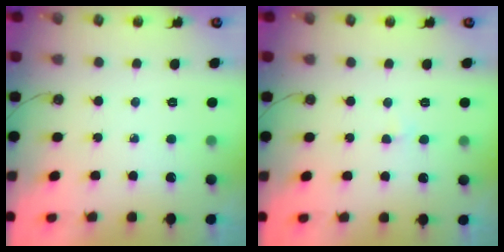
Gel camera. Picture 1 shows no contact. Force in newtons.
{"total": 2.3, "press": 2.3, "slide": 0.4}